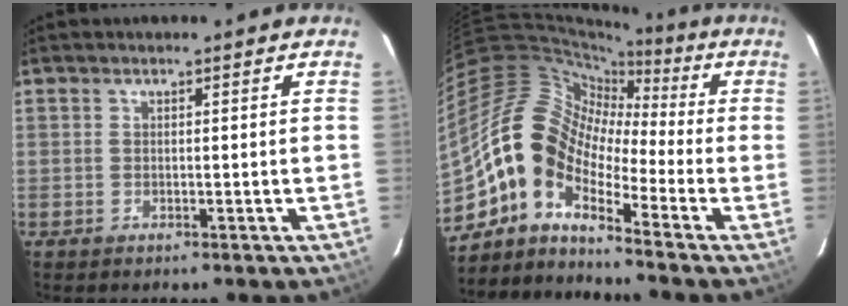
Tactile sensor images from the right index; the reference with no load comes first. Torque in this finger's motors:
{"motor_torque": [1.15, -0.99, 1.05, 0.21]}